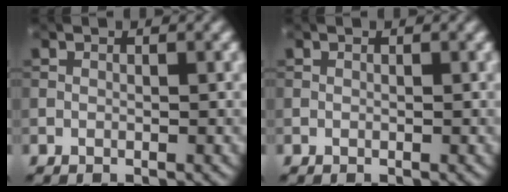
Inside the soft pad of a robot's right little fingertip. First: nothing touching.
{"total": 0.0}